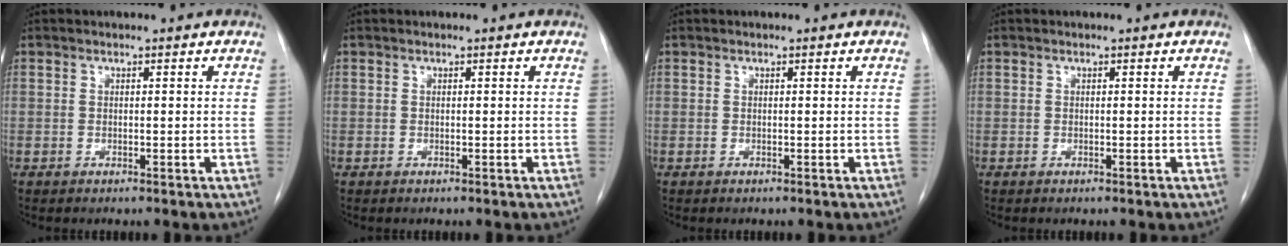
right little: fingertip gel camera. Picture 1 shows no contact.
{"total": 0.0}
{"total": 0.0}
{"total": 0.0}